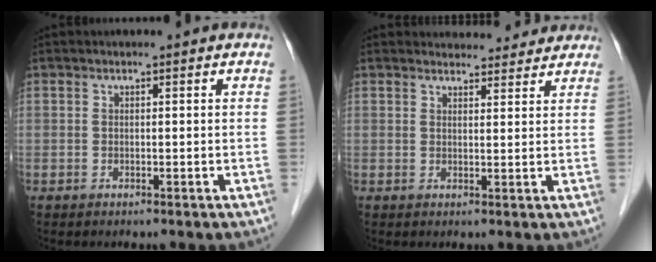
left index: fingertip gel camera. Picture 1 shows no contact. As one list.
[{"total": 6.2, "force": [5.9, 1.7, 0.7], "torque": [-0.001, 0.011, 0.066]}]